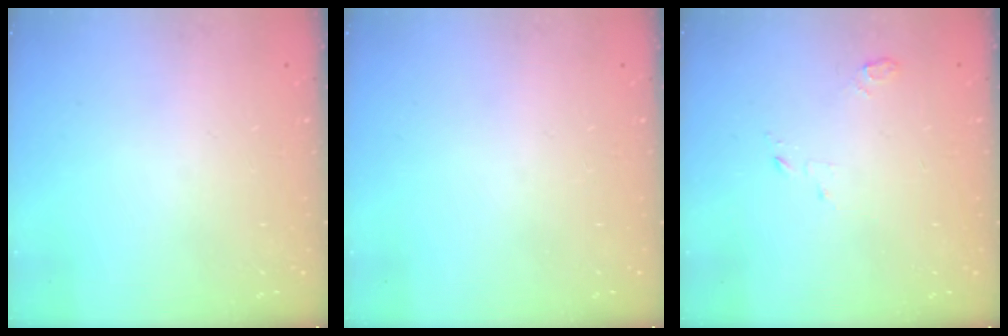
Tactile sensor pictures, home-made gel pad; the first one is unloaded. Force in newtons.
{"total": 0.0}
{"total": 2.8, "press": 2.8, "slide": 0.3}